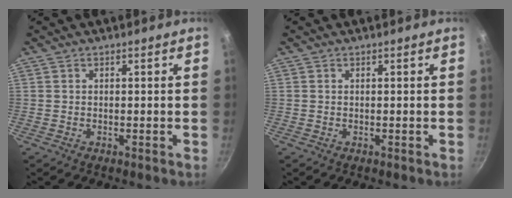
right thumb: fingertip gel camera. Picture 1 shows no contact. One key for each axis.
{"total": 0.0}